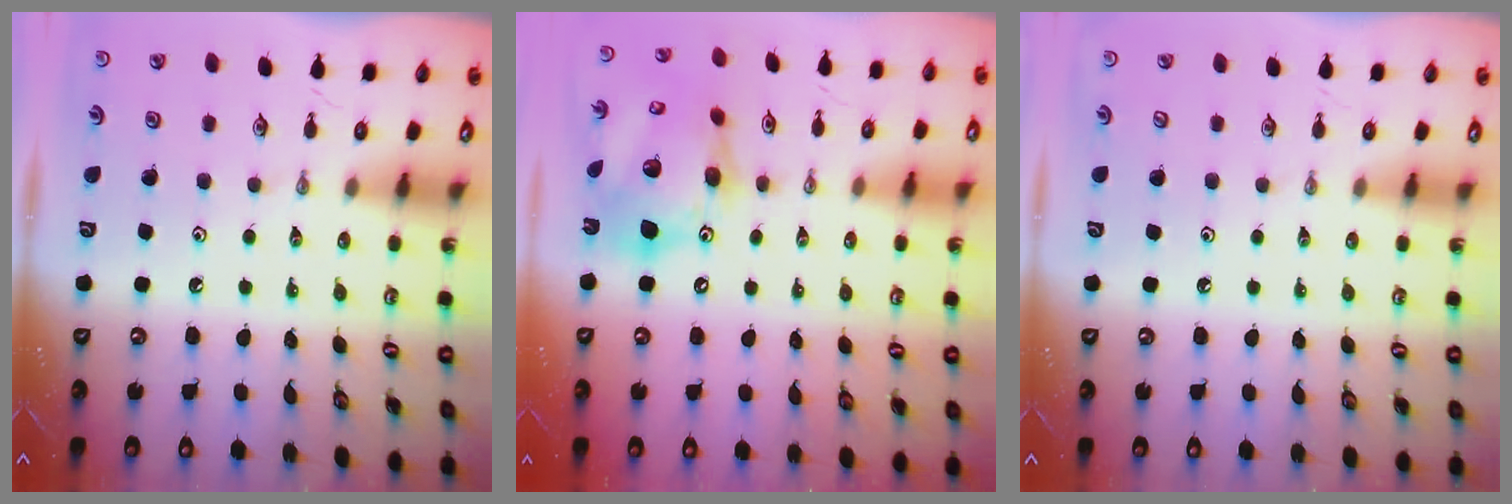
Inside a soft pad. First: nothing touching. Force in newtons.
{"total": 19.7, "press": 19.6, "slide": 2.3}
{"total": 1.0, "press": 0.2, "slide": 1.0}